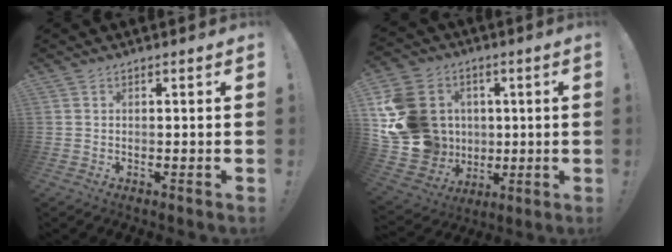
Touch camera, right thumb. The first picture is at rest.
{"total": 21.1, "force": [2.0, 18.8, 9.4], "torque": [-0.186, -0.005, 0.079]}